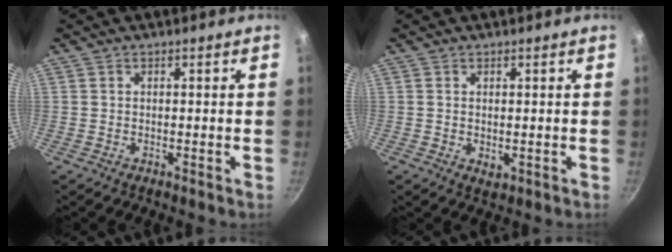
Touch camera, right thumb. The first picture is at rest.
{"total": 1.7, "force": [0.2, 1.1, 1.3], "torque": [-0.020, -0.004, 0.004]}